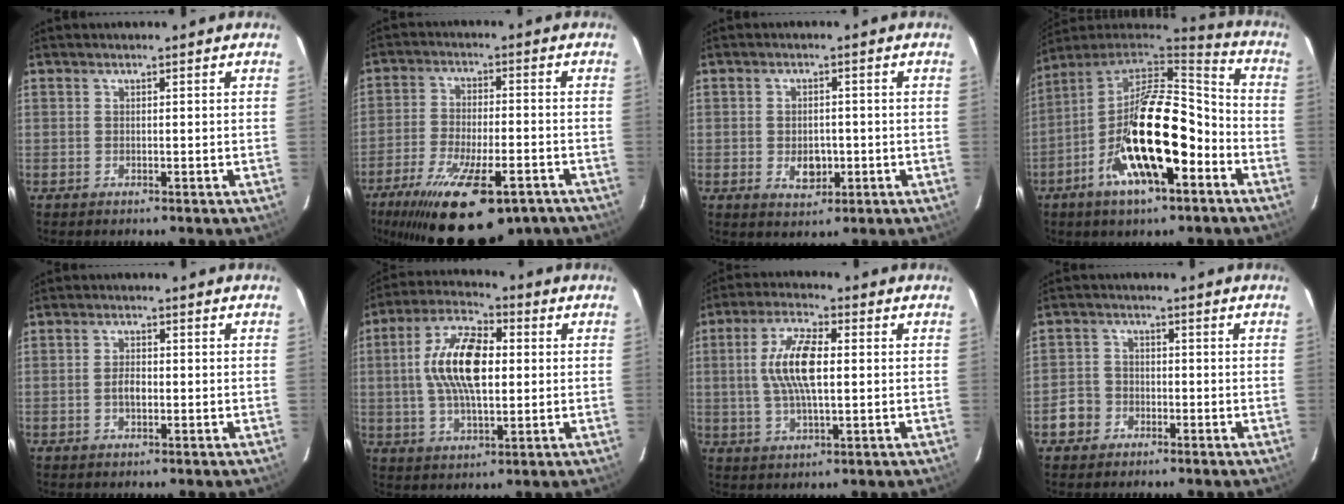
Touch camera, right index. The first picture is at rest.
{"total": 21.9, "force": [-14.4, 7.8, 14.5], "torque": [-0.278, -0.049, -0.221]}
{"total": 5.0, "force": [-1.2, 3.5, 3.4], "torque": [-0.059, -0.004, -0.013]}
{"total": 22.4, "force": [-8.3, 8.1, 19.1], "torque": [-0.356, -0.014, -0.157]}
{"total": 2.5, "force": [-0.5, 1.3, 2.0], "torque": [-0.040, 0.004, -0.009]}
{"total": 14.3, "force": [1.3, 6.4, 12.7], "torque": [-0.247, 0.017, 0.019]}
{"total": 10.4, "force": [1.0, 3.5, 9.7], "torque": [-0.194, 0.011, 0.018]}
{"total": 4.7, "force": [-2.3, 4.0, 0.6], "torque": [-0.013, 0.018, -0.042]}